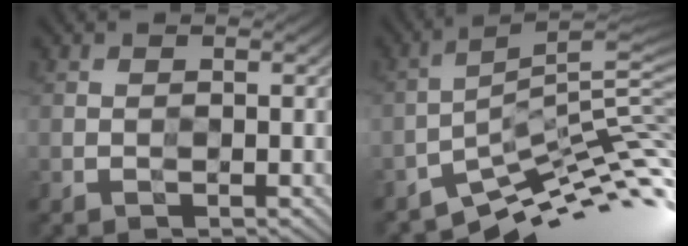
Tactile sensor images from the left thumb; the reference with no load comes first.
{"total": 10.9, "force": [-6.5, 2.2, 8.4], "torque": [-0.139, 0.004, -0.117]}